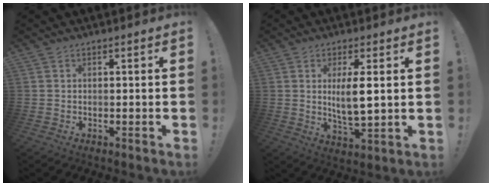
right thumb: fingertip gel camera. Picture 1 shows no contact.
{"total": 7.7, "force": [1.9, 2.0, 7.1], "torque": [-0.127, -0.016, 0.027]}